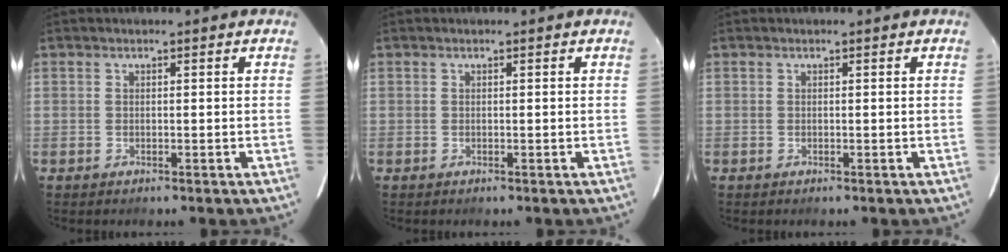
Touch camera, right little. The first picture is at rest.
{"total": 0.0}
{"total": 0.0}